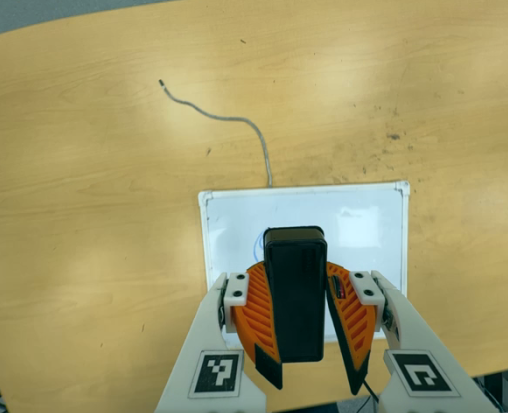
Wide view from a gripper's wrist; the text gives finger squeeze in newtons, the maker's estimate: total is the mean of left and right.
{"total": 10.5, "left": 9.6, "right": 11.5}